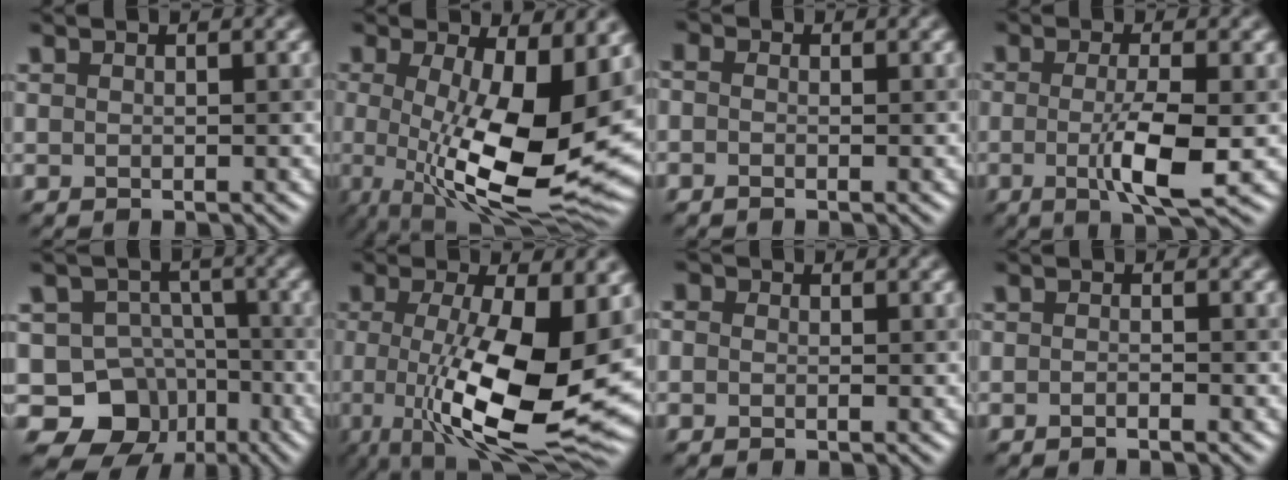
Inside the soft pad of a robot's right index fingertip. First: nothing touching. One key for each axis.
{"total": 13.9, "fx": -0.5, "fy": 5.3, "fz": 12.9, "tx": -0.195, "ty": -0.021, "tz": 0.000}
{"total": 1.6, "fx": 0.0, "fy": 1.3, "fz": 0.9, "tx": -0.010, "ty": 0.005, "tz": -0.022}
{"total": 4.9, "fx": -0.8, "fy": 1.1, "fz": 4.7, "tx": -0.085, "ty": -0.004, "tz": -0.014}
{"total": 8.7, "fx": -3.7, "fy": 7.4, "fz": 2.4, "tx": -0.023, "ty": 0.017, "tz": -0.085}
{"total": 13.4, "fx": -1.9, "fy": 4.5, "fz": 12.5, "tx": -0.205, "ty": -0.024, "tz": -0.024}
{"total": 1.3, "fx": 0.2, "fy": 1.1, "fz": 0.7, "tx": -0.007, "ty": 0.006, "tz": -0.013}
{"total": 1.1, "fx": -0.8, "fy": 0.3, "fz": 0.7, "tx": -0.004, "ty": 0.003, "tz": -0.016}